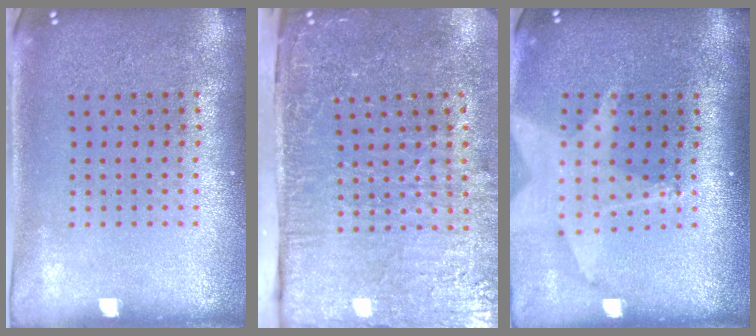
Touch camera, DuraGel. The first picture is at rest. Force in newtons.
{"total": 5.0, "press": 4.1, "slide": 2.9}
{"total": 1.9, "press": 1.5, "slide": 1.2}